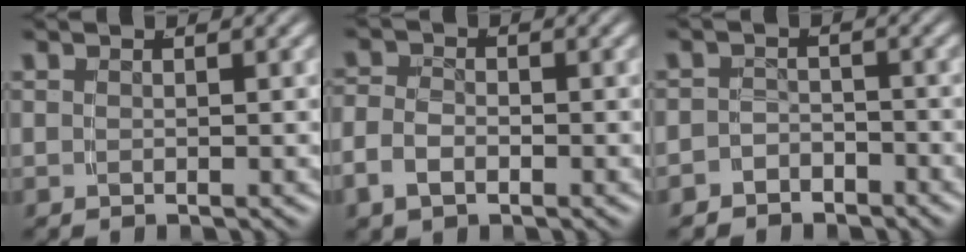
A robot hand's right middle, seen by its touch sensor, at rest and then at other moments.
{"total": 2.7, "force": [-1.2, 1.9, 1.5], "torque": [-0.043, -0.013, -0.017]}
{"total": 3.3, "force": [-2.7, 1.8, -0.1], "torque": [0.006, -0.013, -0.044]}